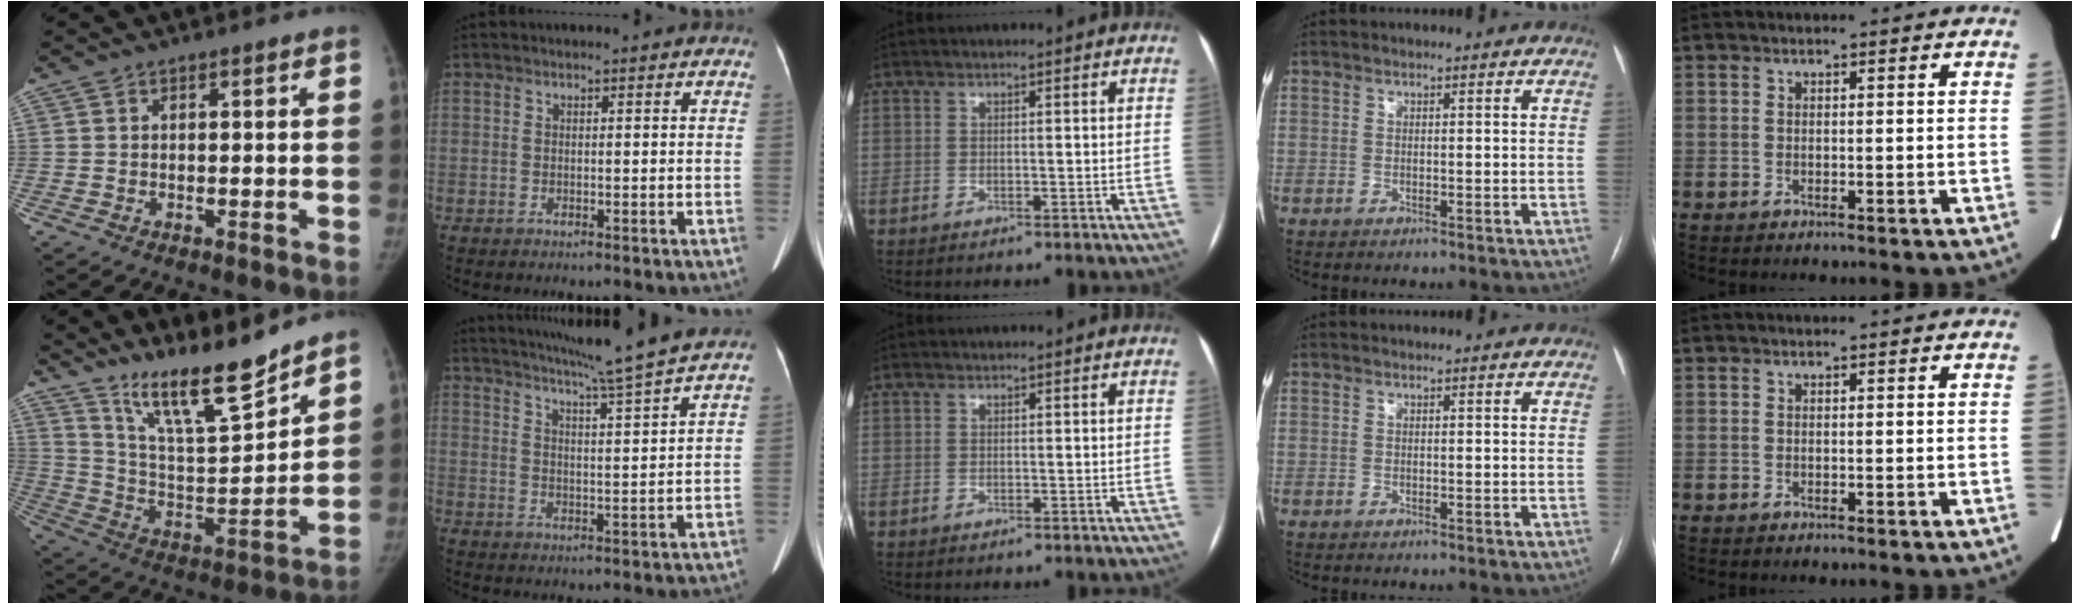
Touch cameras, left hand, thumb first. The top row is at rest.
{"thumb": {"total": 16.2, "force": [13.4, 2.4, 8.8], "torque": [-0.125, -0.090, 0.245]}, "index": {"total": 11.0, "force": [9.6, -2.4, 4.9], "torque": [-0.086, -0.019, 0.142]}, "middle": {"total": 1.8, "force": [-0.7, -1.4, -1.0], "torque": [0.018, -0.003, -0.012]}}